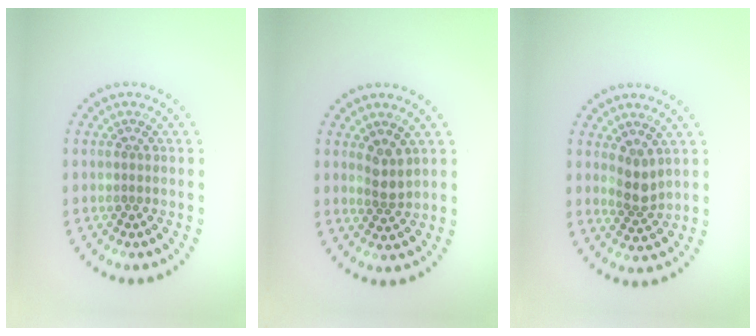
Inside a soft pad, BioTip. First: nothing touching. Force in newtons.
{"total": 1.9, "press": 1.6, "slide": 1.0}
{"total": 2.3, "press": 1.8, "slide": 1.3}